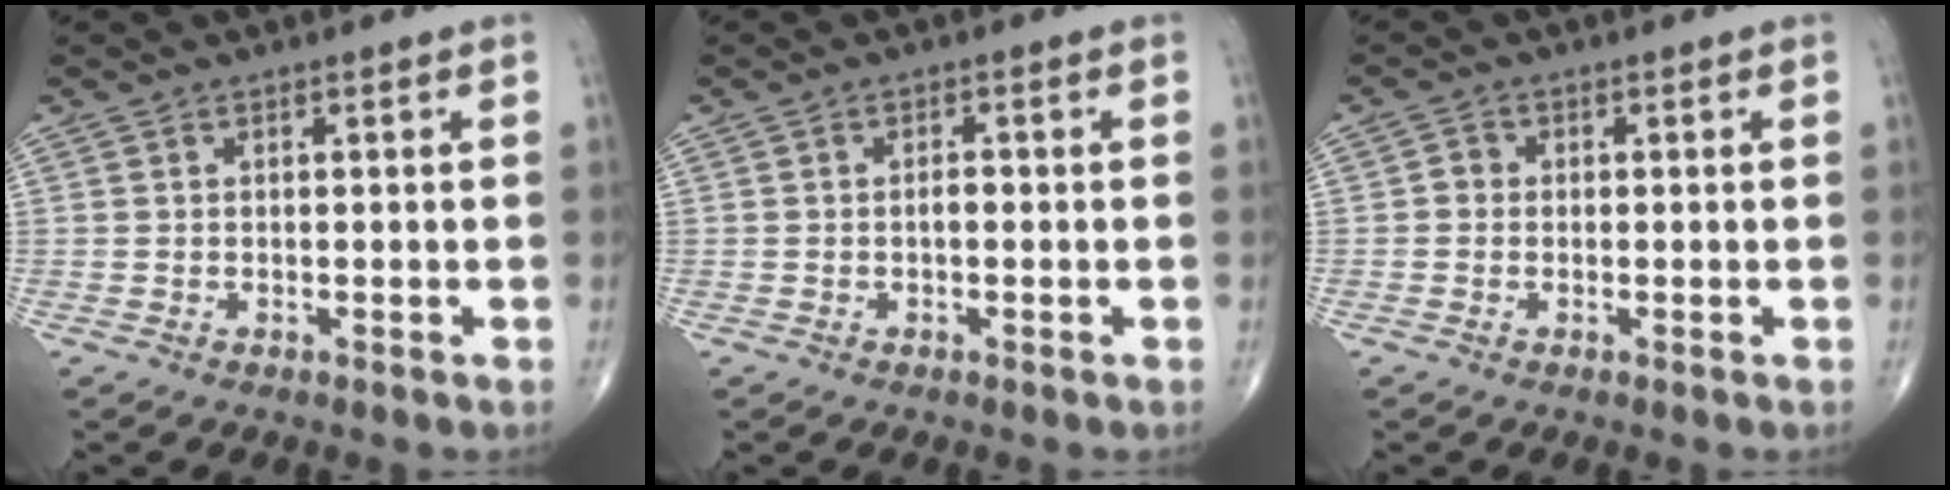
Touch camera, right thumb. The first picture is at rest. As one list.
[{"total": 1.3, "force": [-0.3, 0.7, 1.1], "torque": [-0.014, 0.003, -0.008]}, {"total": 1.6, "force": [-0.2, 1.5, 0.7], "torque": [0.000, 0.005, -0.009]}]